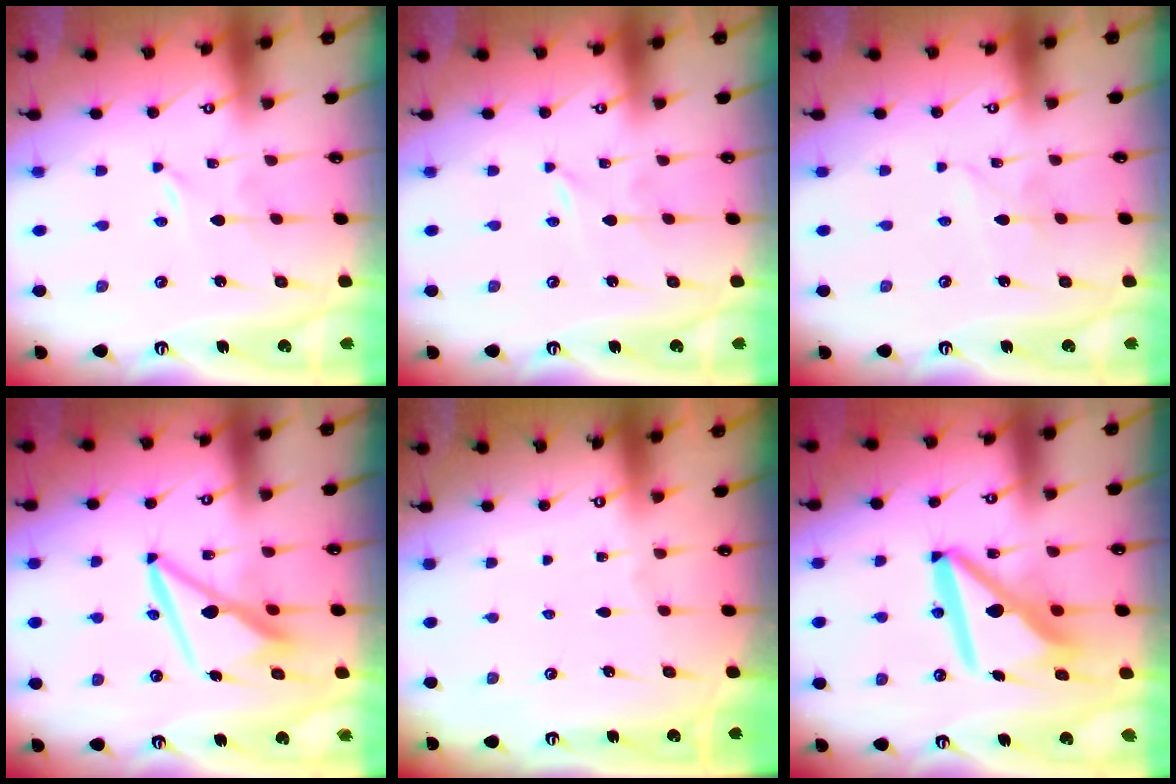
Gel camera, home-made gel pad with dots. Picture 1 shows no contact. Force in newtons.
{"total": 0.0}
{"total": 2.3, "press": 2.3, "slide": 0.2}
{"total": 9.9, "press": 9.8, "slide": 1.6}
{"total": 0.0}
{"total": 13.9, "press": 13.9, "slide": 1.5}